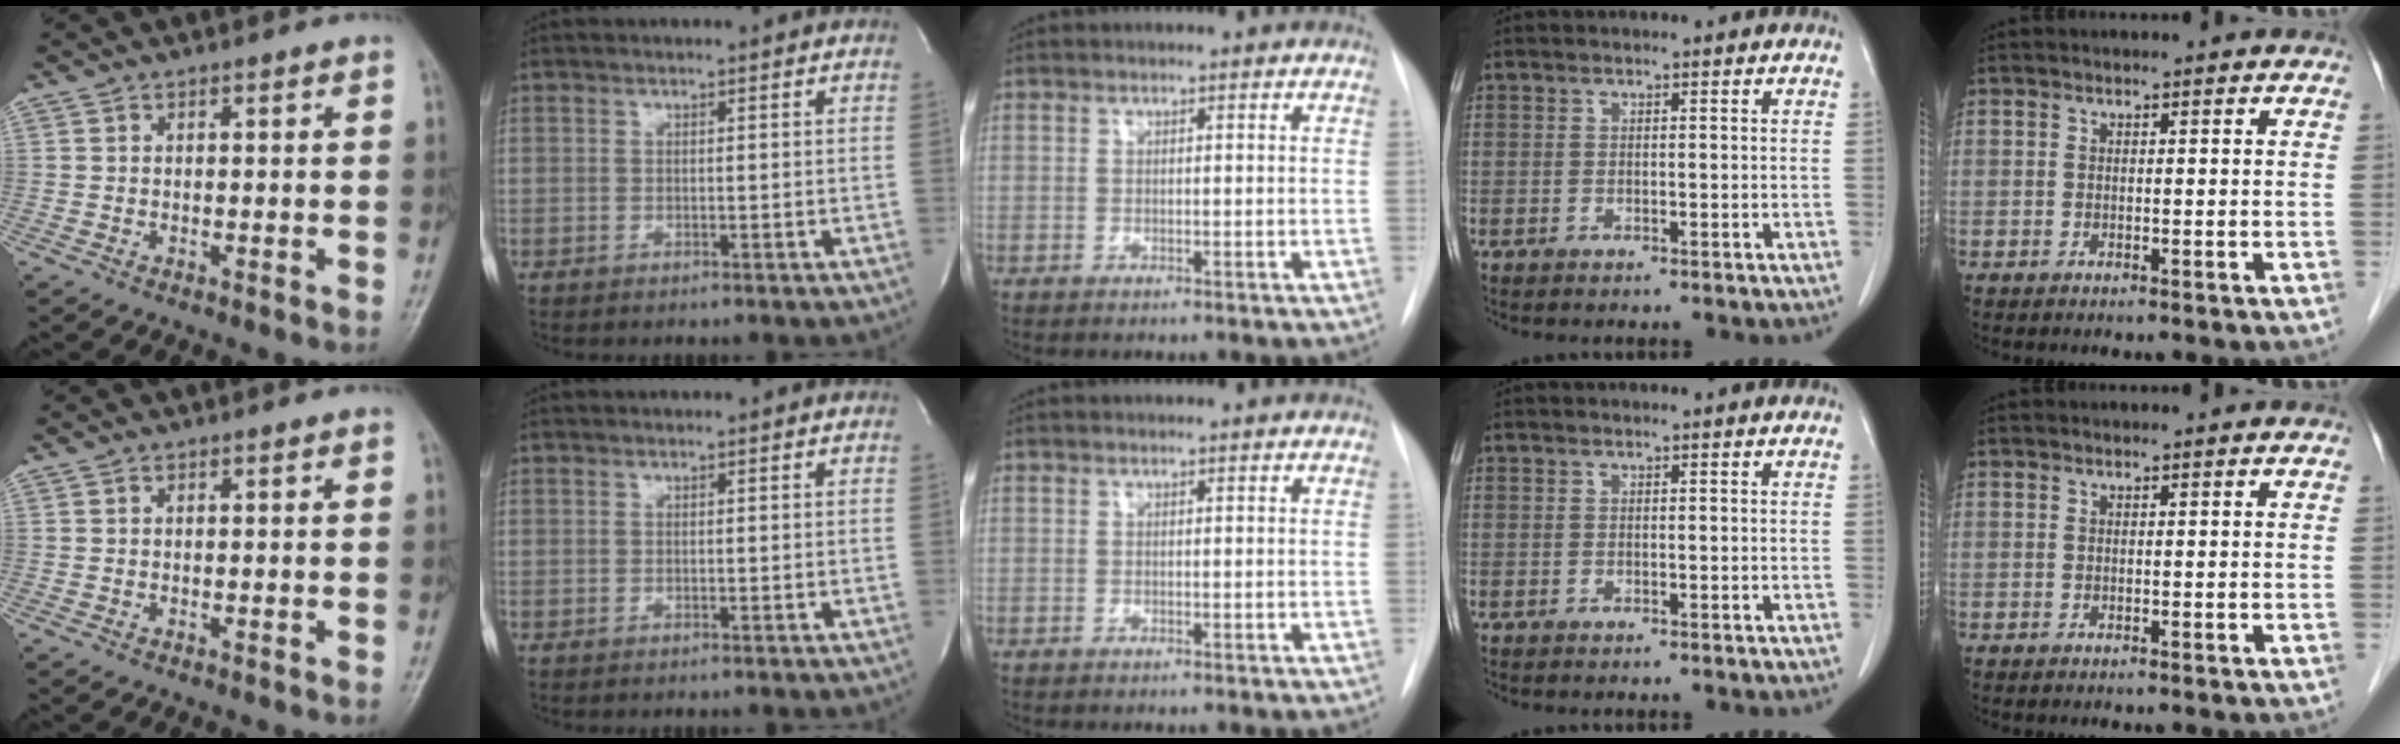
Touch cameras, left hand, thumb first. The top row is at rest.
{}